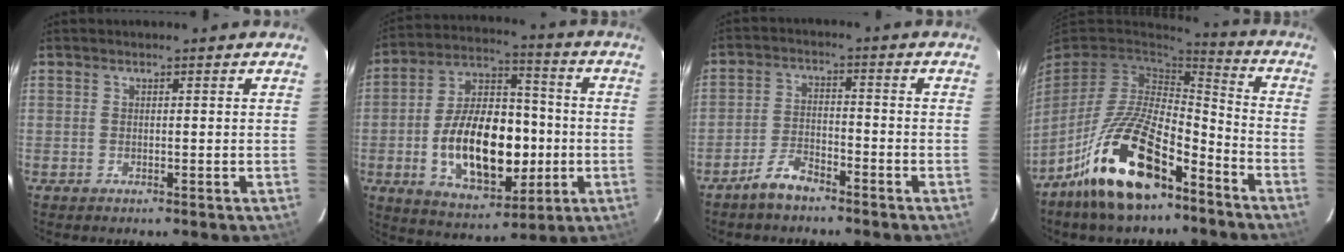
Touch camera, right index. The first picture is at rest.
{"total": 19.7, "force": [-3.4, 11.1, 15.9], "torque": [-0.296, 0.019, -0.040]}
{"total": 5.3, "force": [-4.4, 1.8, 2.4], "torque": [-0.062, 0.008, -0.083]}
{"total": 19.7, "force": [-12.1, 8.2, 13.2], "torque": [-0.261, -0.004, -0.216]}